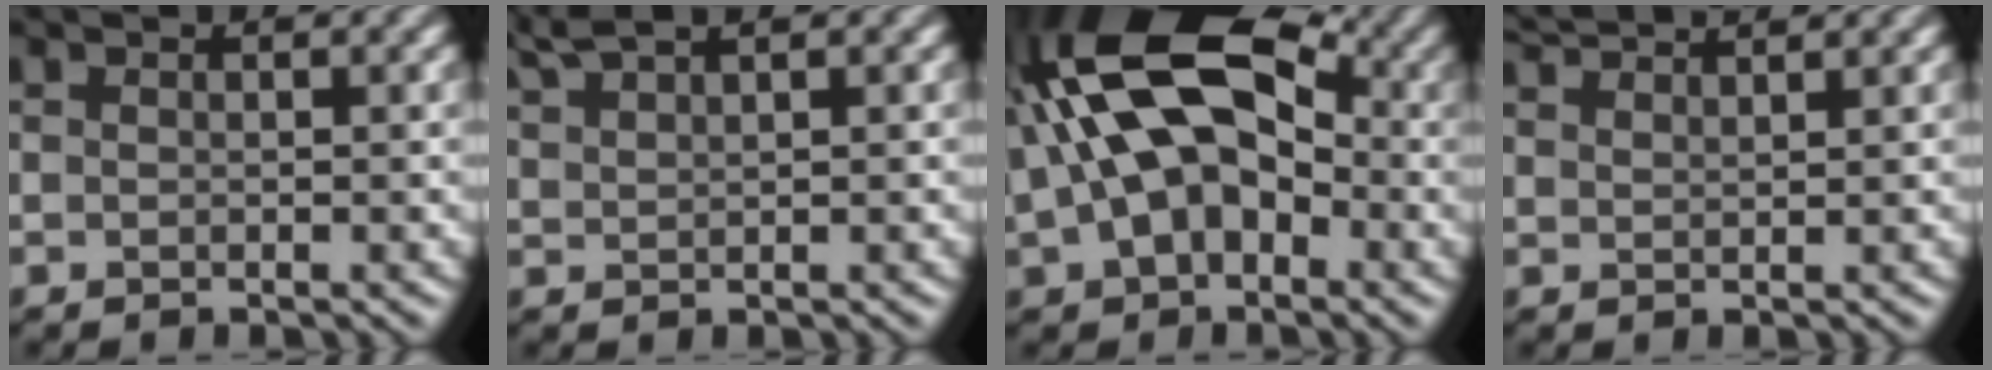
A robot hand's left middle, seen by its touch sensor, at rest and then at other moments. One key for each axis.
{"total": 2.7, "fx": 2.5, "fy": 0.2, "fz": 1.0, "tx": -0.024, "ty": 0.014, "tz": 0.058}
{"total": 13.7, "fx": 1.9, "fy": 8.2, "fz": 10.9, "tx": -0.188, "ty": 0.030, "tz": 0.019}
{"total": 2.9, "fx": 2.8, "fy": 0.0, "fz": 0.5, "tx": -0.012, "ty": 0.010, "tz": 0.051}